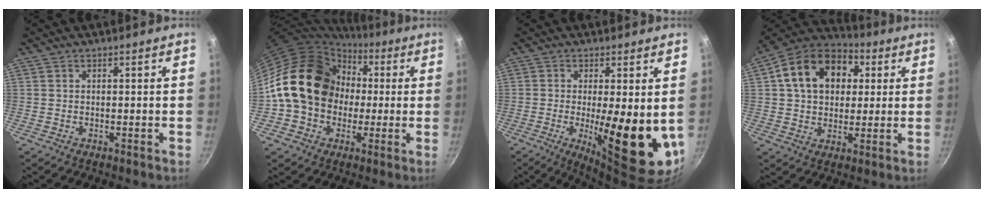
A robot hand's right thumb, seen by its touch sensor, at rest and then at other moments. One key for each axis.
{"total": 19.0, "fx": 1.2, "fy": 15.8, "fz": 10.5, "tx": -0.154, "ty": 0.047, "tz": 0.023}
{"total": 14.8, "fx": -1.2, "fy": 4.3, "fz": 14.1, "tx": -0.192, "ty": -0.021, "tz": -0.009}
{"total": 17.6, "fx": 4.4, "fy": 13.0, "fz": 11.1, "tx": -0.166, "ty": 0.024, "tz": 0.059}